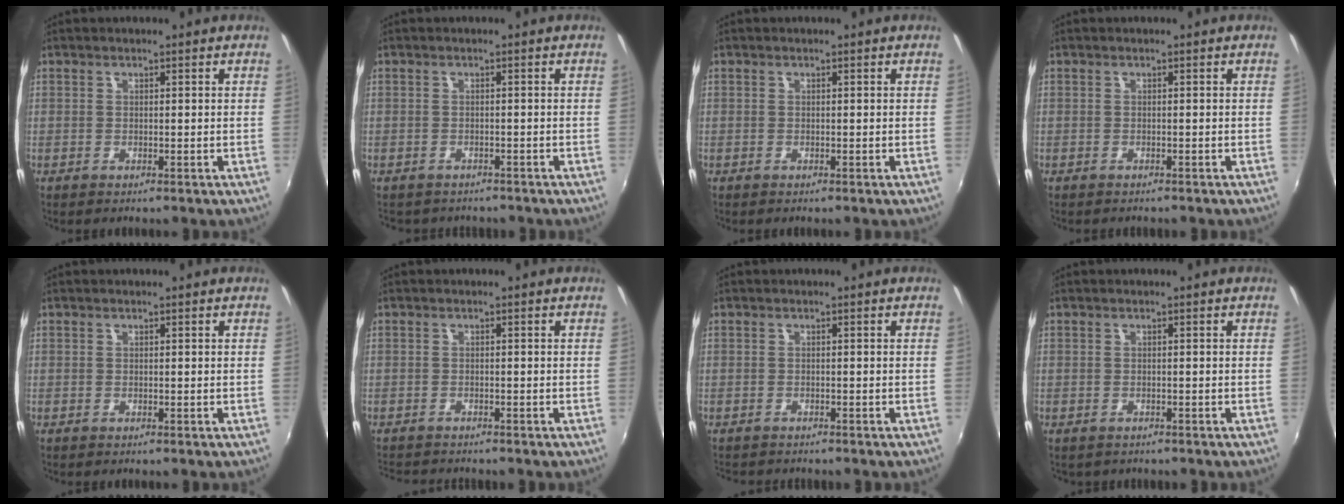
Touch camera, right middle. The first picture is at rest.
{"total": 3.5, "force": [-3.0, 1.4, 0.9], "torque": [-0.025, -0.017, -0.039]}
{"total": 0.0}
{"total": 1.1, "force": [-1.0, 0.2, 0.3], "torque": [-0.010, -0.004, -0.012]}
{"total": 0.0}
{"total": 4.1, "force": [-3.9, 0.4, 1.1], "torque": [-0.032, -0.020, -0.066]}
{"total": 2.5, "force": [-2.4, 0.4, 0.6], "torque": [-0.019, -0.016, -0.036]}
{"total": 1.0, "force": [-0.7, 0.5, 0.3], "torque": [-0.011, -0.003, -0.007]}